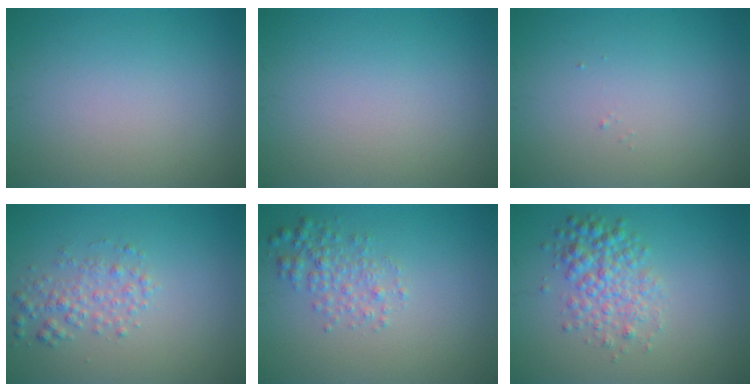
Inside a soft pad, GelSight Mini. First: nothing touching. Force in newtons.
{"total": 0.0}
{"total": 0.0}
{"total": 2.2, "press": 2.2, "slide": 0.0}
{"total": 2.4, "press": 2.4, "slide": 0.1}
{"total": 3.6, "press": 3.6, "slide": 0.0}